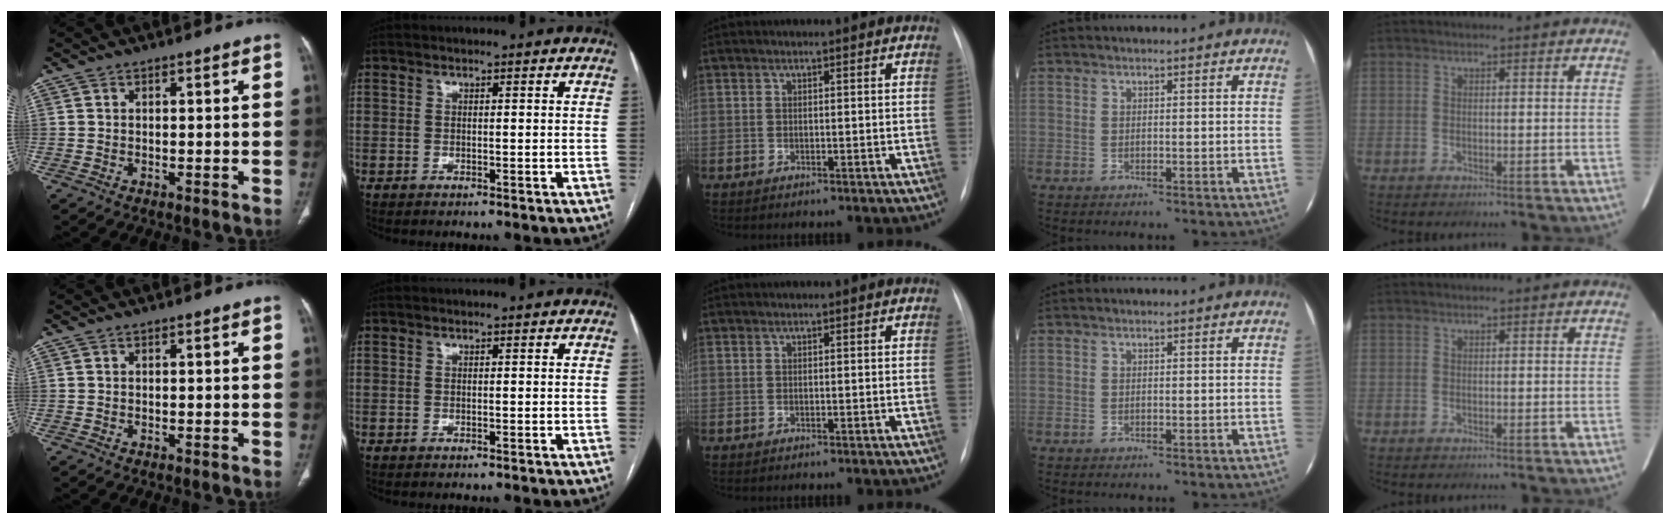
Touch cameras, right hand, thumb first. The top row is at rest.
{}